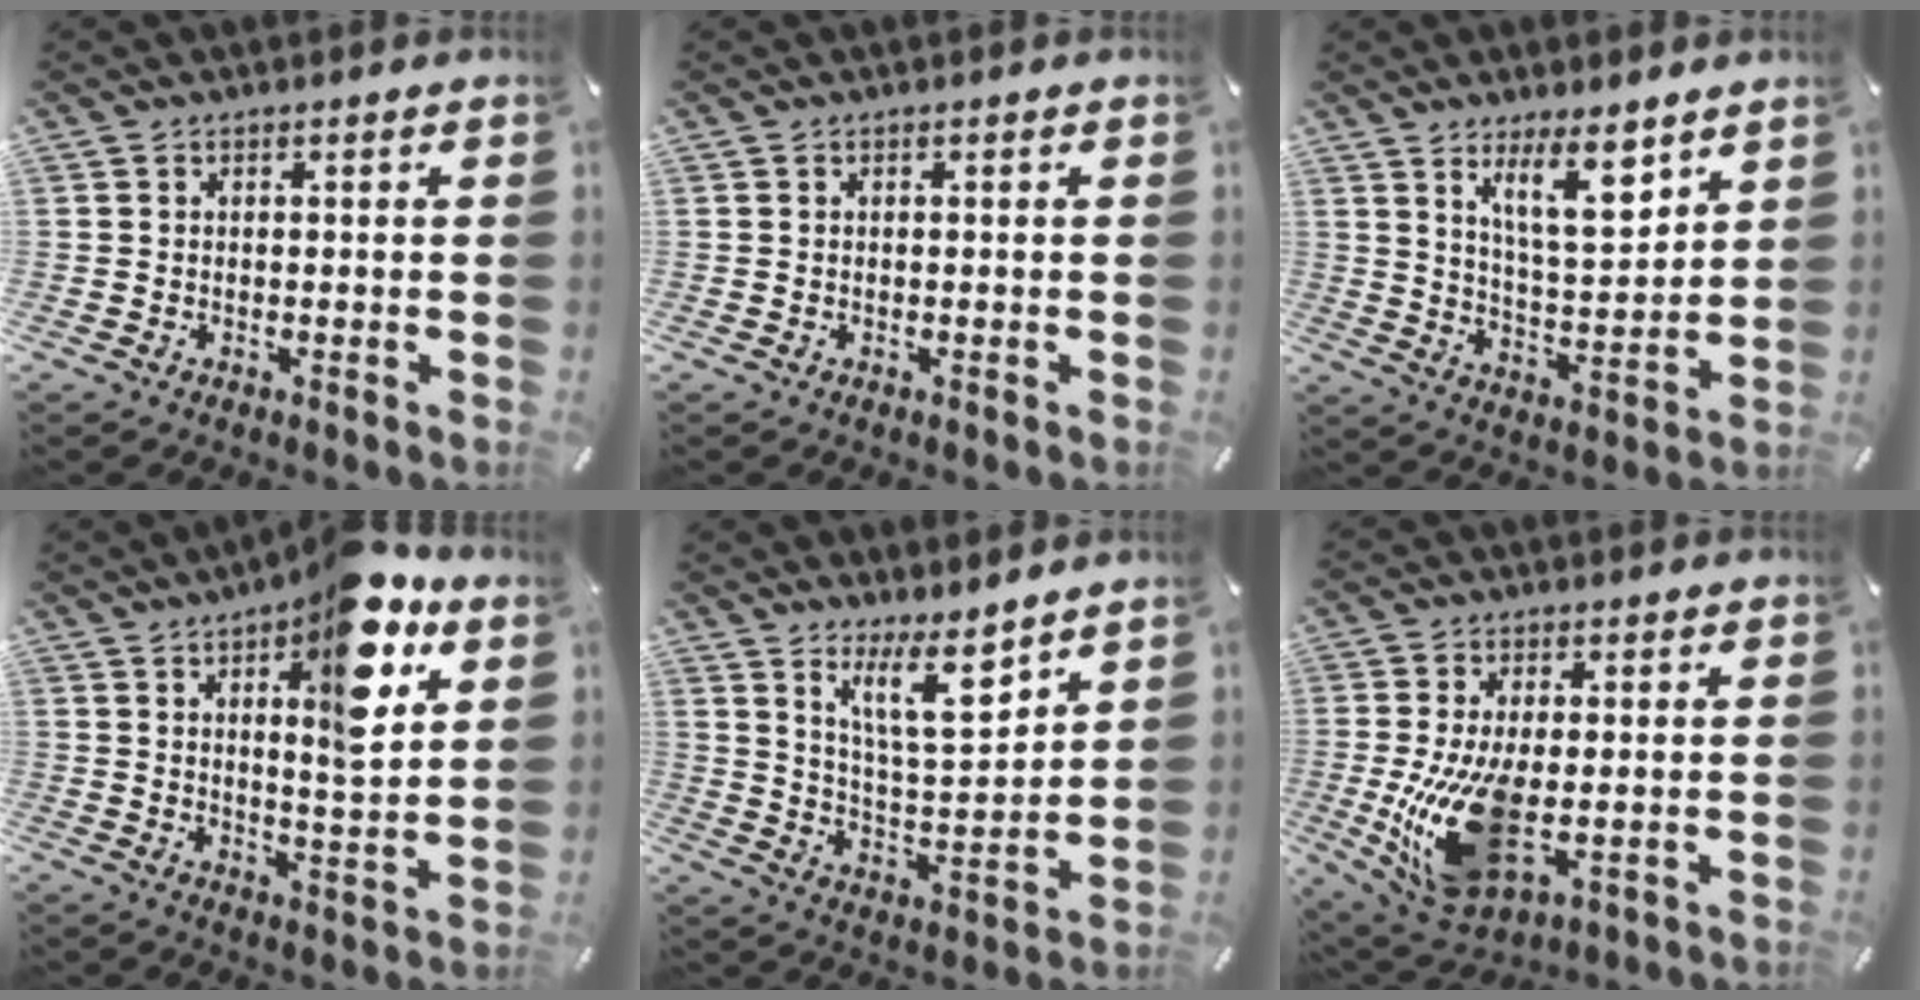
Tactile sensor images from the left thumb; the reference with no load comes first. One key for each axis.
{"total": 0.0}
{"total": 11.6, "fx": 8.1, "fy": 3.5, "fz": 7.5, "tx": -0.120, "ty": -0.052, "tz": 0.140}
{"total": 15.9, "fx": 8.3, "fy": 5.2, "fz": 12.5, "tx": -0.165, "ty": -0.047, "tz": 0.125}
{"total": 12.3, "fx": 8.6, "fy": 3.5, "fz": 8.0, "tx": -0.136, "ty": -0.052, "tz": 0.150}
{"total": 15.9, "fx": -1.1, "fy": 8.6, "fz": 13.3, "tx": -0.262, "ty": -0.026, "tz": -0.012}